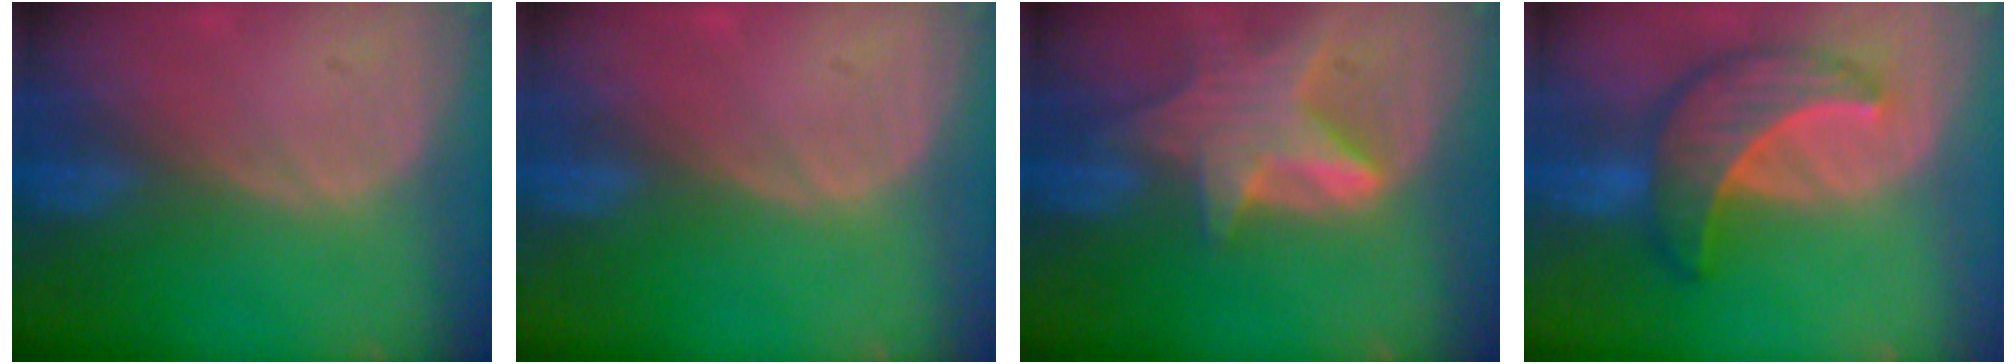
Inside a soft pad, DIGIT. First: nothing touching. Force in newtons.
{"total": 0.0}
{"total": 8.2, "press": 7.3, "slide": 3.8}
{"total": 8.9, "press": 8.9, "slide": 0.8}